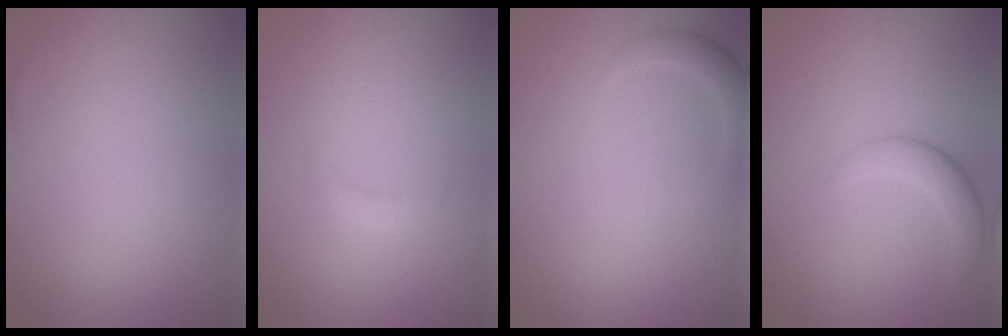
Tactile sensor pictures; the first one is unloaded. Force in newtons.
{"total": 1.1, "press": 1.1, "slide": 0.1}
{"total": 2.0, "press": 2.0, "slide": 0.2}
{"total": 2.6, "press": 2.6, "slide": 0.2}